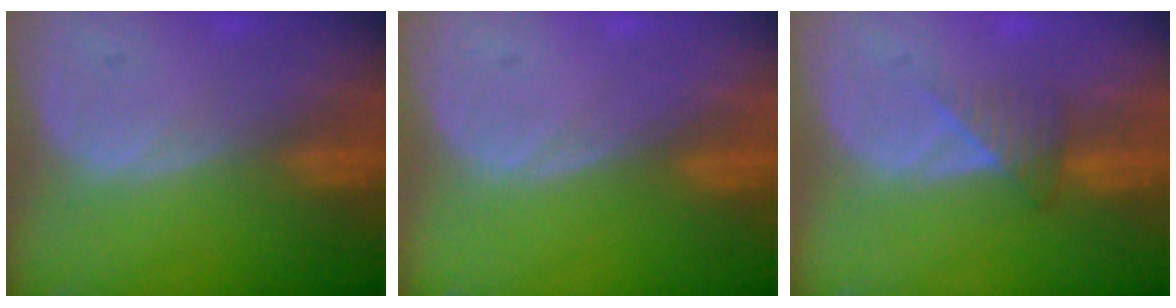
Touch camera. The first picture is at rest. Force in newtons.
{"total": 0.0}
{"total": 3.4, "press": 3.1, "slide": 1.5}